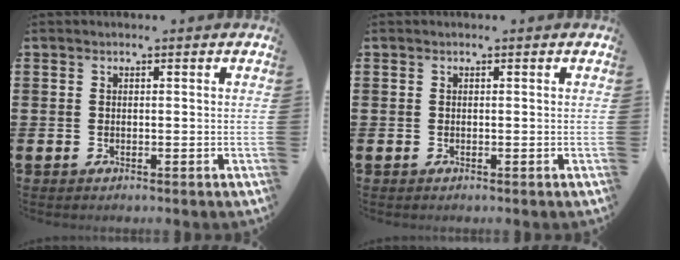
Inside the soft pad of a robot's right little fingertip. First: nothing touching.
{"total": 0.0}